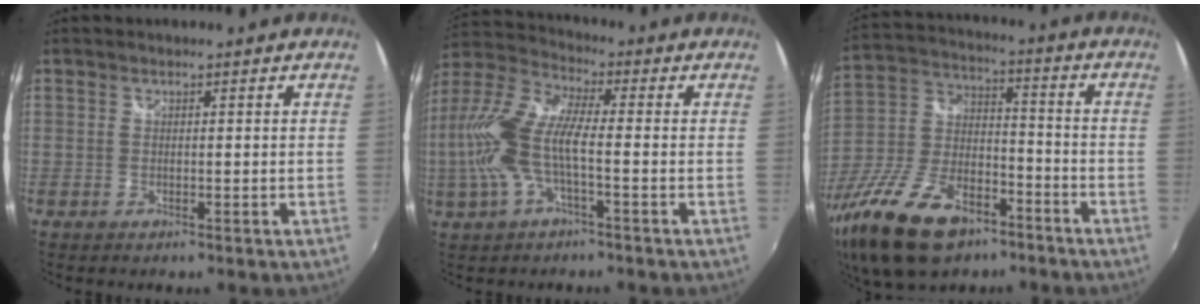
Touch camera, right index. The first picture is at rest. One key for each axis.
{"total": 13.6, "fx": -2.1, "fy": 4.3, "fz": 12.7, "tx": -0.263, "ty": 0.004, "tz": -0.040}
{"total": 22.2, "fx": -13.5, "fy": 10.7, "fz": 13.9, "tx": -0.302, "ty": -0.016, "tz": -0.233}